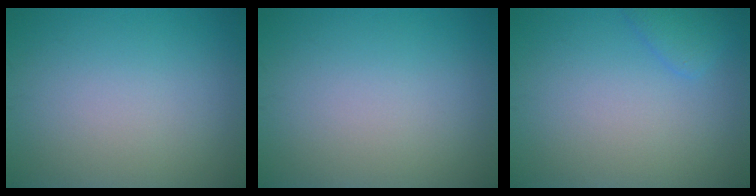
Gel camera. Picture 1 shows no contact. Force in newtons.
{"total": 0.0}
{"total": 1.6, "press": 1.6, "slide": 0.2}